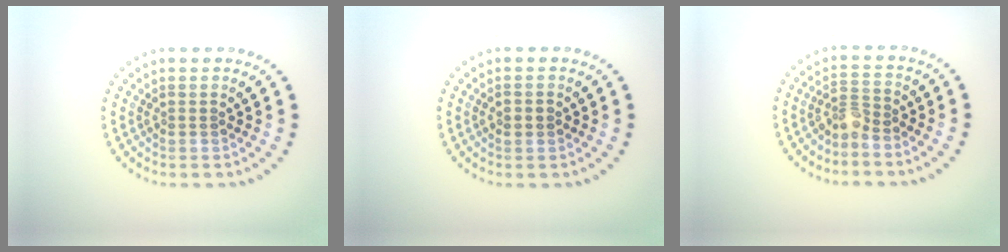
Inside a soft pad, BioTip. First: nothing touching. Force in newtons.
{"total": 1.7, "press": 1.7, "slide": 0.1}
{"total": 2.0, "press": 1.5, "slide": 1.3}